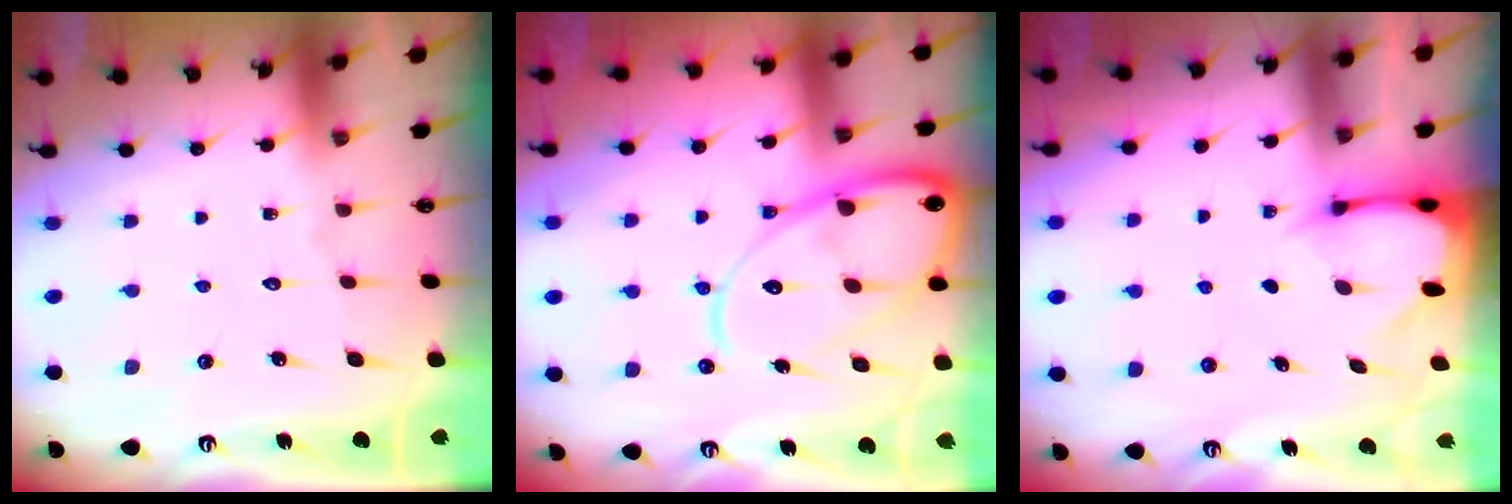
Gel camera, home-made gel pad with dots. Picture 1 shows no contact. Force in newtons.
{"total": 17.0, "press": 16.9, "slide": 1.8}
{"total": 2.6, "press": 2.5, "slide": 0.3}